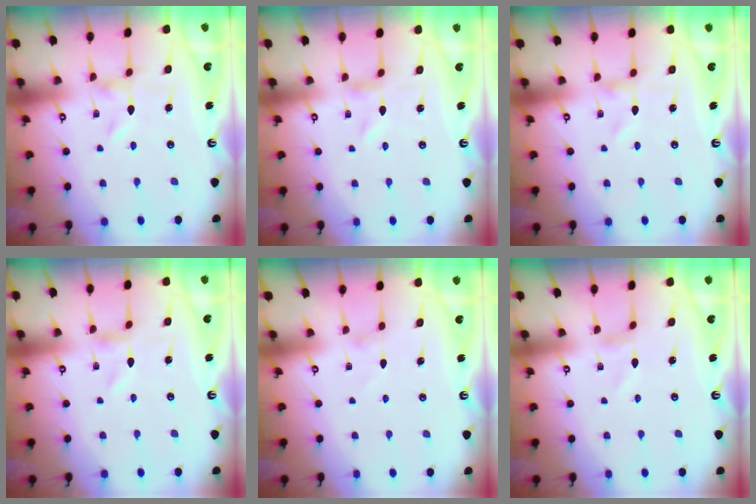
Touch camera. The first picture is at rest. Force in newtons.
{"total": 0.0}
{"total": 0.0}
{"total": 0.0}
{"total": 0.0}
{"total": 0.7, "press": 0.7, "slide": 0.2}